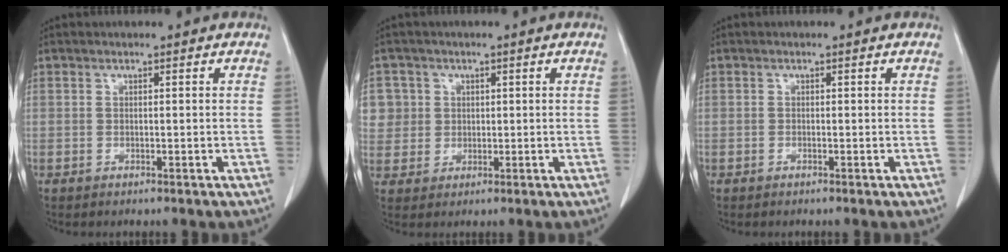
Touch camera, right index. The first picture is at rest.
{"total": 6.2, "force": [1.8, 5.9, 0.2], "torque": [0.002, 0.015, 0.043]}
{"total": 0.0}